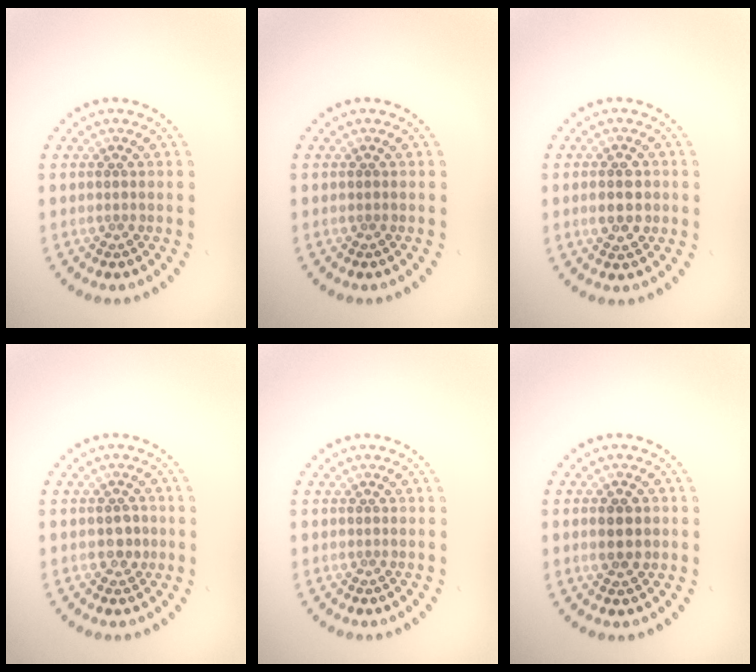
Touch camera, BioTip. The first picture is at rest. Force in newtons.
{"total": 0.0}
{"total": 2.9, "press": 2.9, "slide": 0.0}
{"total": 1.5, "press": 1.5, "slide": 0.3}
{"total": 0.0}
{"total": 2.3, "press": 2.3, "slide": 0.2}